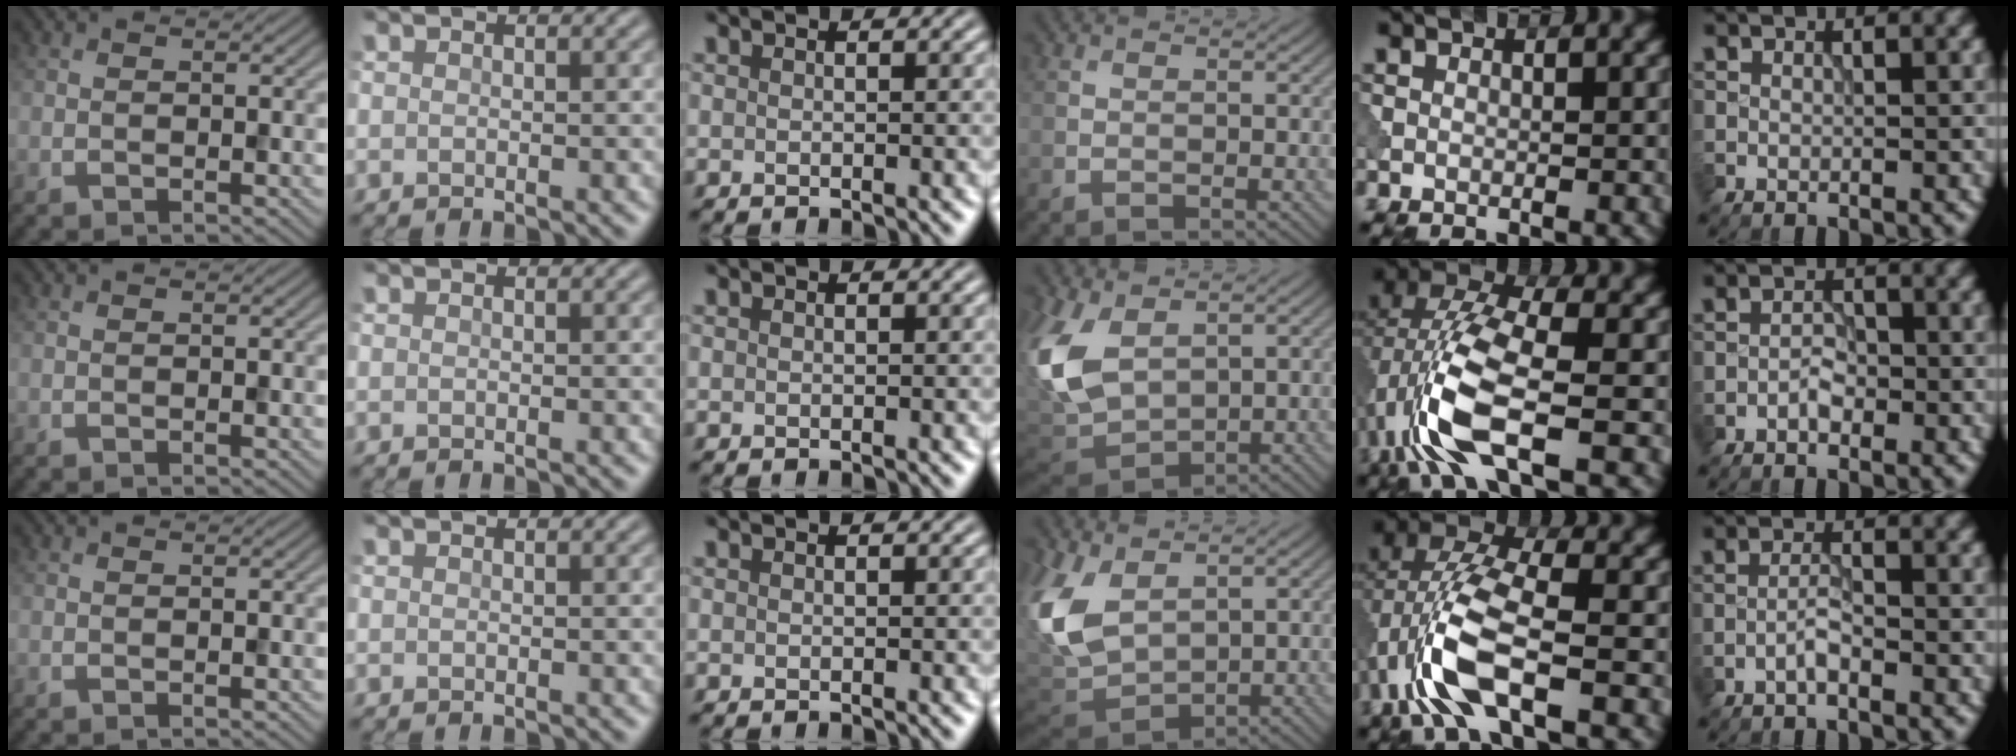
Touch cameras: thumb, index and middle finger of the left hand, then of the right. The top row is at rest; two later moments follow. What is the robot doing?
{"motion": "wipe", "object": "makeup brush"}